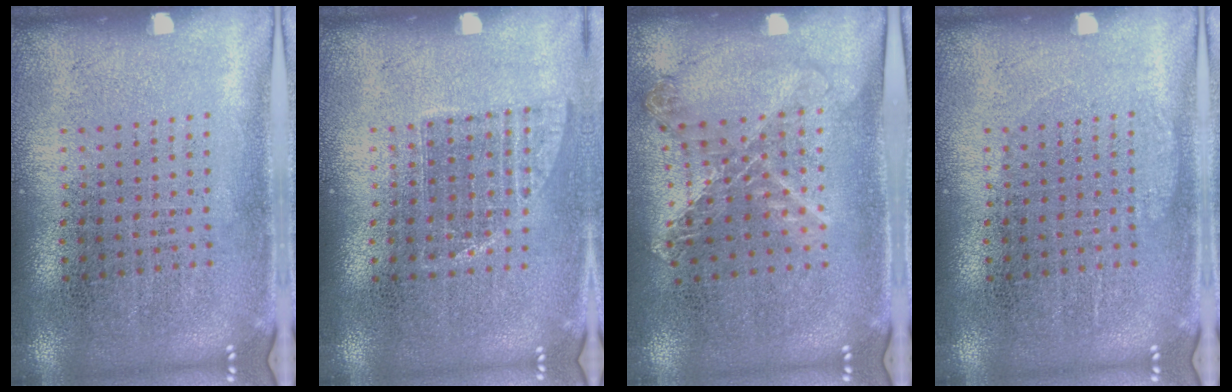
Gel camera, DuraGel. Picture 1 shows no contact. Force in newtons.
{"total": 0.9, "press": 0.8, "slide": 0.4}
{"total": 1.1, "press": 1.1, "slide": 0.0}
{"total": 0.6, "press": 0.5, "slide": 0.1}